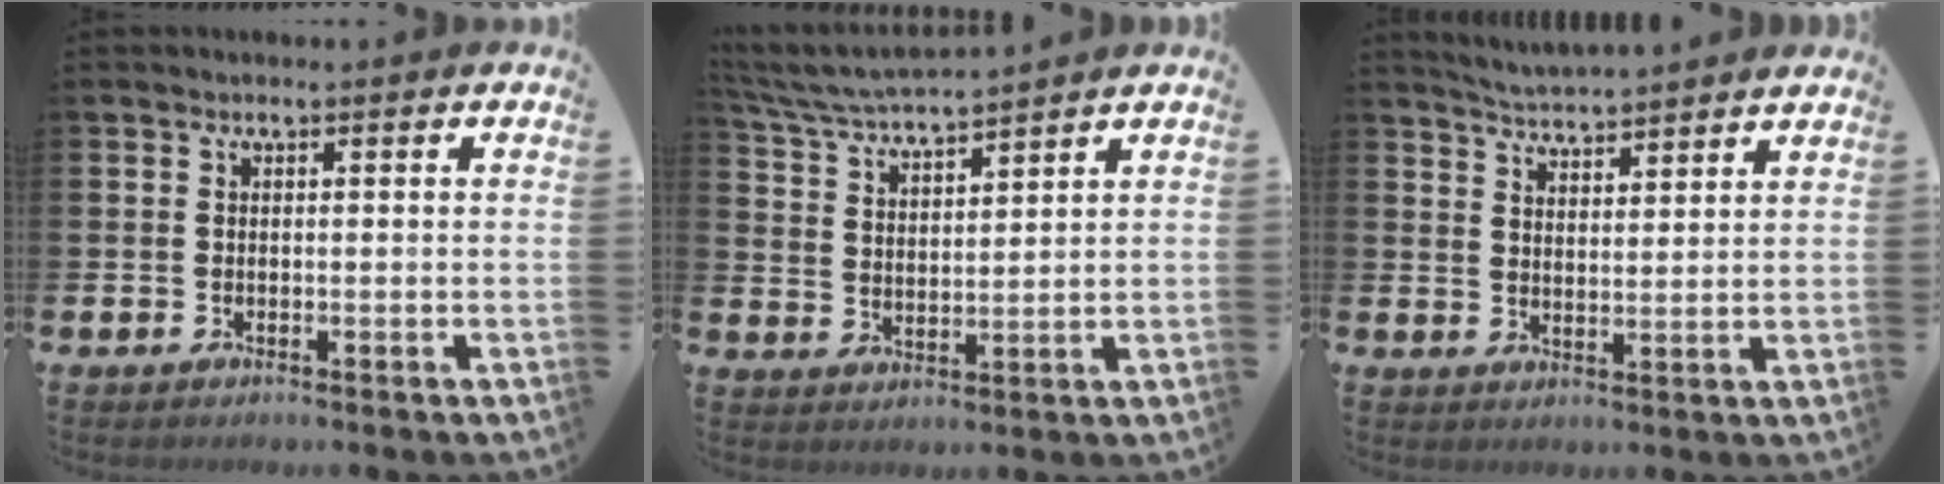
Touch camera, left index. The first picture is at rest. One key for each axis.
{"total": 5.0, "fx": 4.9, "fy": 0.0, "fz": 0.9, "tx": -0.038, "ty": -0.034, "tz": 0.083}
{"total": 4.5, "fx": 4.5, "fy": -0.3, "fz": -0.1, "tx": -0.018, "ty": -0.029, "tz": 0.082}